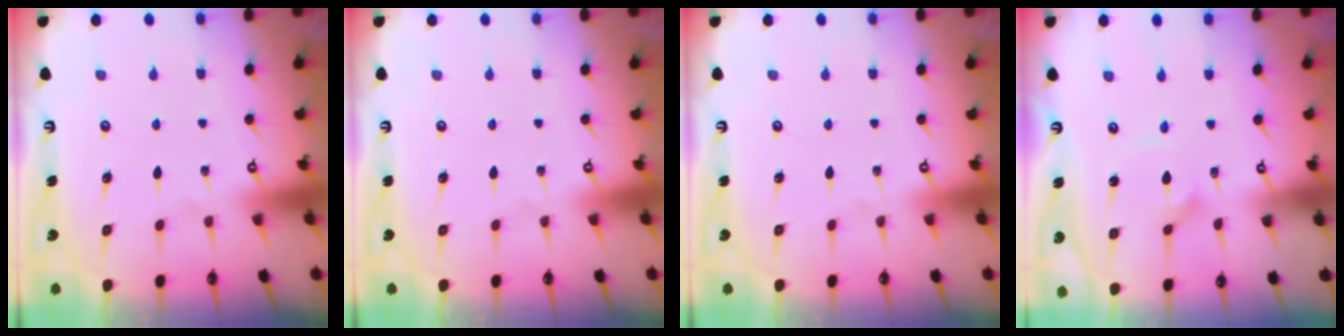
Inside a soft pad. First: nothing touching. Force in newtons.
{"total": 0.0}
{"total": 0.0}
{"total": 2.0, "press": 2.0, "slide": 0.1}